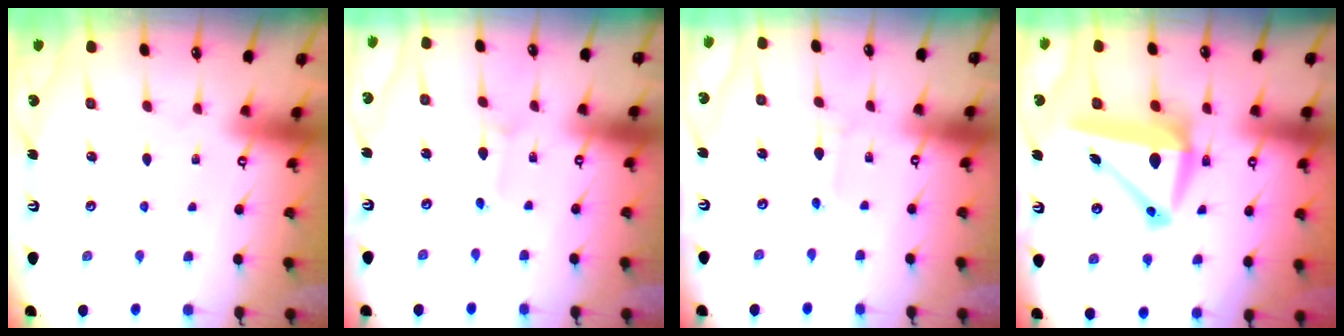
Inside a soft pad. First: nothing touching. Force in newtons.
{"total": 2.2, "press": 2.2, "slide": 0.1}
{"total": 1.7, "press": 1.7, "slide": 0.1}
{"total": 10.7, "press": 10.4, "slide": 2.4}